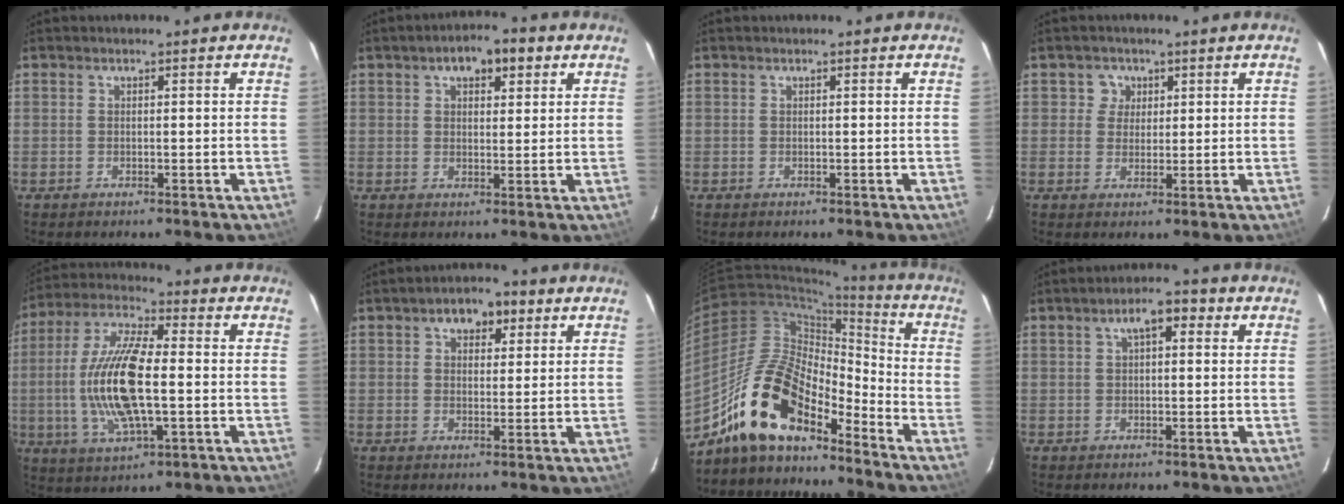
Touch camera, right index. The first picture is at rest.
{"total": 6.7, "force": [3.3, 3.4, 4.8], "torque": [-0.073, 0.025, 0.049]}
{"total": 0.0}
{"total": 3.2, "force": [1.1, 3.1, 0.1], "torque": [0.013, 0.016, 0.014]}
{"total": 16.4, "force": [-1.5, 5.3, 15.5], "torque": [-0.319, 0.003, -0.030]}
{"total": 6.2, "force": [3.0, 3.8, 3.8], "torque": [-0.057, 0.020, 0.043]}
{"total": 16.6, "force": [-12.3, 6.2, 9.3], "torque": [-0.176, 0.006, -0.239]}
{"total": 5.1, "force": [1.9, 2.1, 4.2], "torque": [-0.070, 0.020, 0.028]}